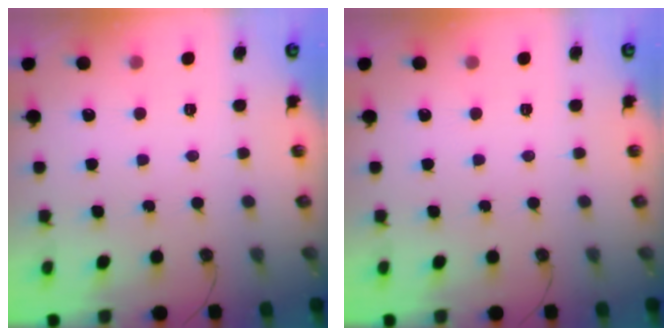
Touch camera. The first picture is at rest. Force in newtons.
{"total": 0.0}